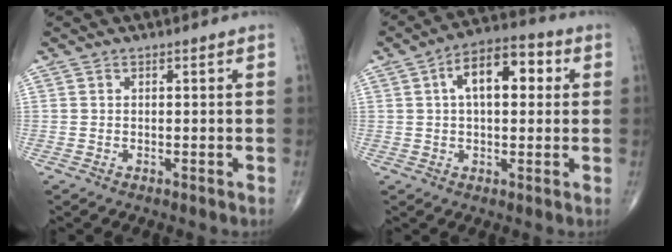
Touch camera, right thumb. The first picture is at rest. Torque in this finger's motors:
{"motor_torque": [0.88, 3.36, 1.21, 0.36, 0.11]}